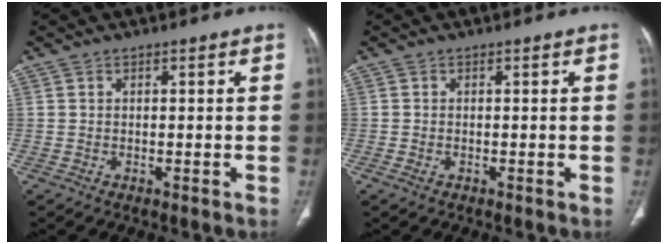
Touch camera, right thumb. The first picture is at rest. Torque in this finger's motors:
{"motor_torque": [-0.03, 0.09, 0.22, 0.55, 0.07]}